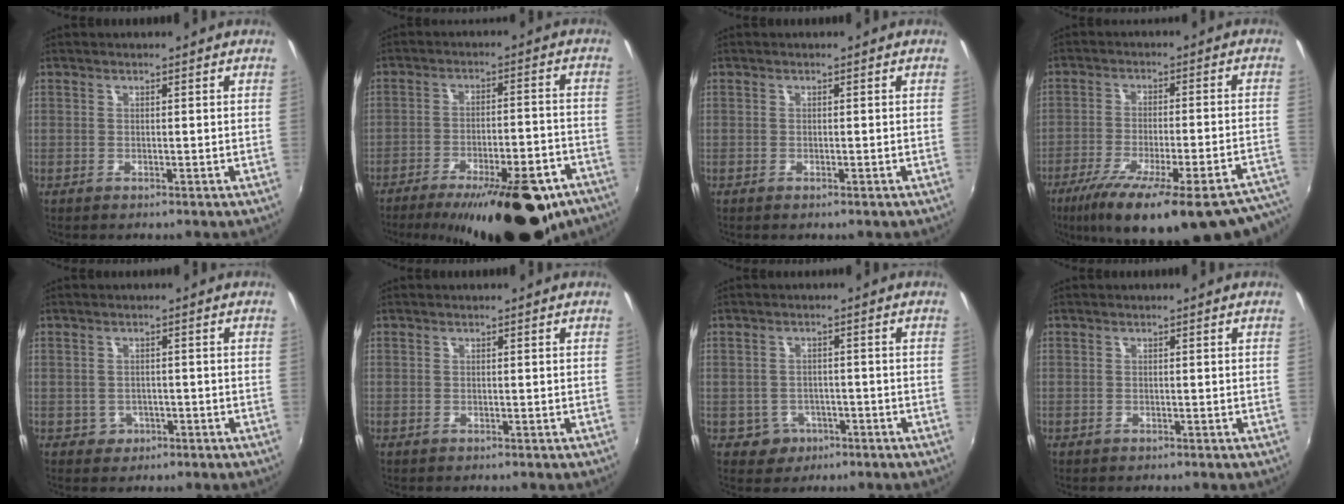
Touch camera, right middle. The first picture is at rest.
{"total": 23.2, "force": [-16.5, 8.0, 14.2], "torque": [-0.213, -0.014, -0.216]}
{"total": 0.7, "force": [-0.5, 0.2, 0.5], "torque": [-0.008, 0.000, -0.006]}
{"total": 29.9, "force": [-23.3, 6.5, 17.7], "torque": [-0.263, -0.051, -0.319]}
{"total": 2.5, "force": [-0.9, 2.3, 0.5], "torque": [-0.013, 0.003, -0.008]}
{"total": 0.0}
{"total": 4.6, "force": [-2.0, 4.1, 0.9], "torque": [-0.031, 0.008, -0.023]}
{"total": 0.0}